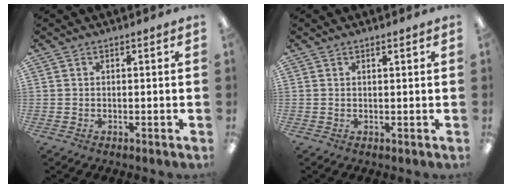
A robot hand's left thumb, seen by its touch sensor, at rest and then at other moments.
{"total": 1.0, "force": [0.8, 0.2, 0.6], "torque": [-0.012, 0.000, 0.014]}